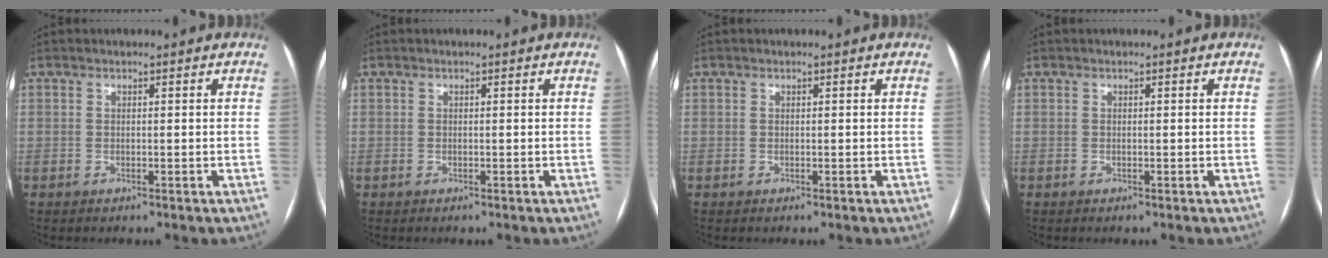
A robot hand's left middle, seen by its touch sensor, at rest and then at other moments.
{"total": 0.0}
{"total": 0.0}
{"total": 0.0}